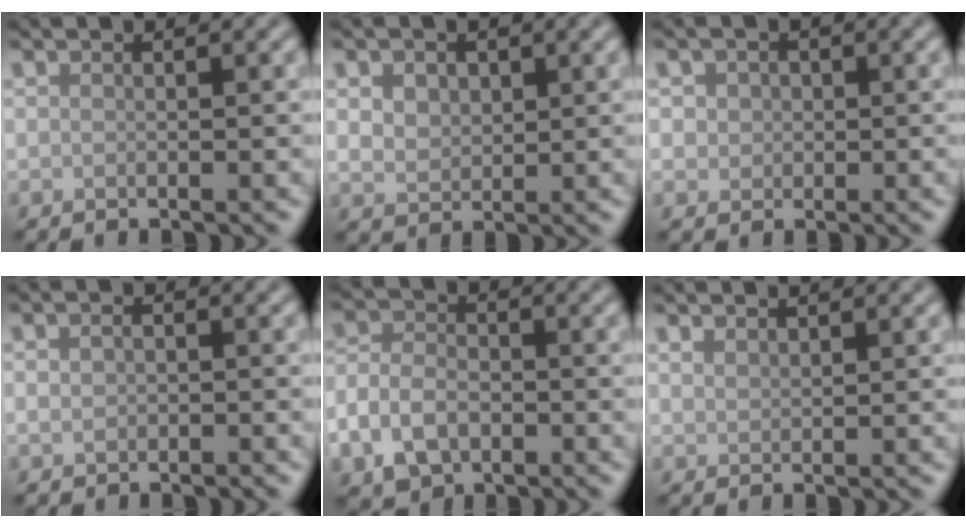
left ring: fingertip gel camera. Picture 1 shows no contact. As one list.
[{"total": 2.8, "force": [1.0, 2.0, 1.6], "torque": [-0.029, 0.005, 0.011]}, {"total": 2.1, "force": [0.6, 1.9, 0.9], "torque": [-0.011, 0.005, 0.008]}, {"total": 1.3, "force": [-0.4, 1.0, 0.7], "torque": [-0.014, -0.003, -0.008]}, {"total": 4.9, "force": [-2.0, 3.4, 2.9], "torque": [-0.064, -0.004, -0.044]}, {"total": 1.1, "force": [1.1, 0.1, 0.1], "torque": [-0.003, 0.000, 0.022]}]